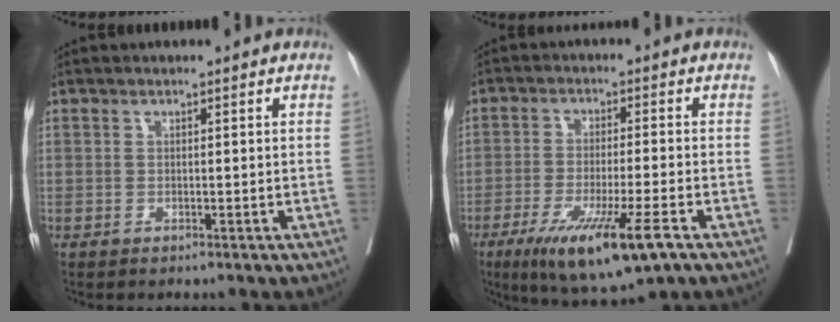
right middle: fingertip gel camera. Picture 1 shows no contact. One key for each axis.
{"total": 13.1, "fx": -7.3, "fy": 1.3, "fz": 10.9, "tx": -0.178, "ty": -0.036, "tz": -0.116}